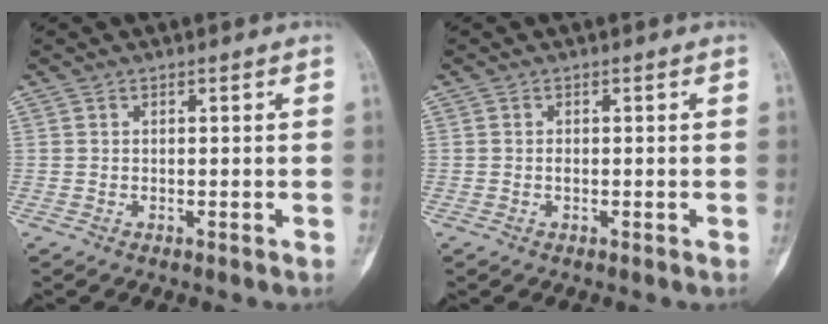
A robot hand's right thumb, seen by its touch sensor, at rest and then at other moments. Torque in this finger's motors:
{"motor_torque": [0.51, 0.14, -0.08, -0.14, 0.02]}